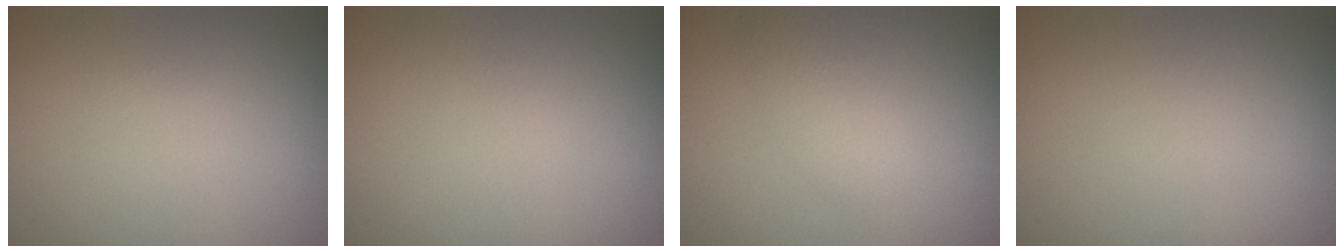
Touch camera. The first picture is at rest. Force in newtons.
{"total": 0.0}
{"total": 2.4, "press": 2.4, "slide": 0.1}
{"total": 0.0}